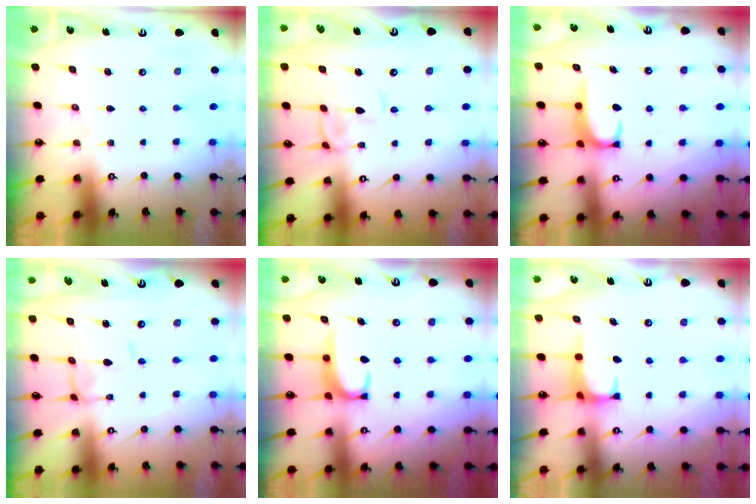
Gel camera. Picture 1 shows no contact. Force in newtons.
{"total": 1.9, "press": 1.8, "slide": 0.7}
{"total": 2.0, "press": 2.0, "slide": 0.5}
{"total": 1.4, "press": 1.4, "slide": 0.2}
{"total": 2.7, "press": 2.6, "slide": 0.5}
{"total": 0.5, "press": 0.4, "slide": 0.3}